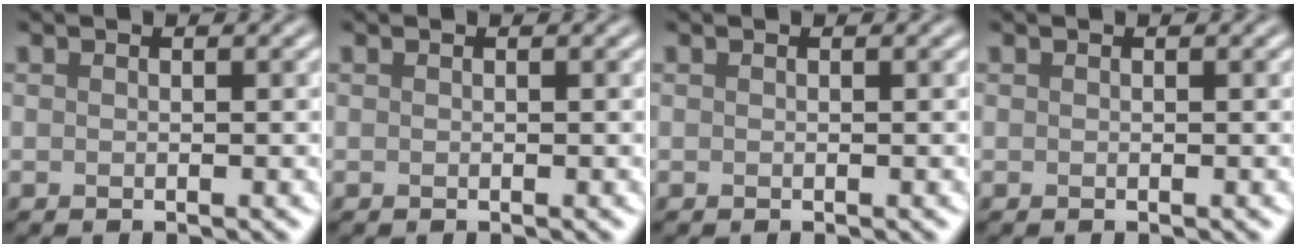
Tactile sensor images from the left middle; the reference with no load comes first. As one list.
[{"total": 0.0}, {"total": 0.0}, {"total": 0.0}]